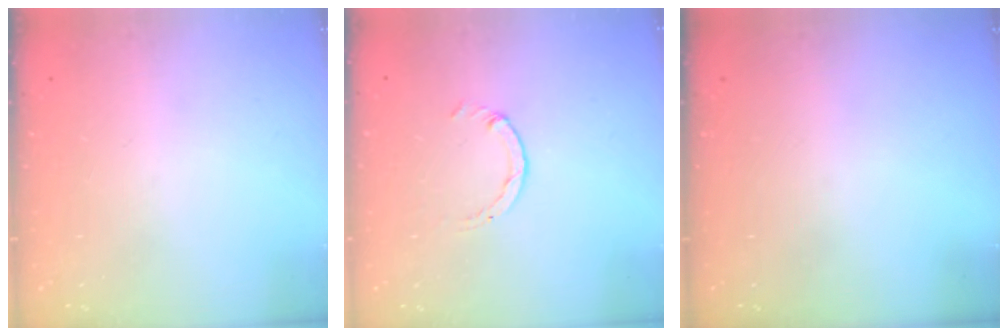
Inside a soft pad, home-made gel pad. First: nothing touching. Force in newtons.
{"total": 1.1, "press": 1.1, "slide": 0.2}
{"total": 0.0}